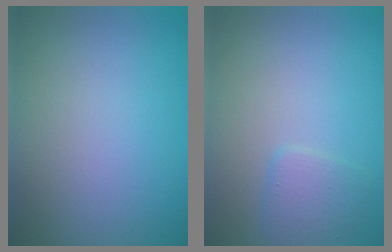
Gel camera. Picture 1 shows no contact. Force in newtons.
{"total": 1.6, "press": 1.6, "slide": 0.0}